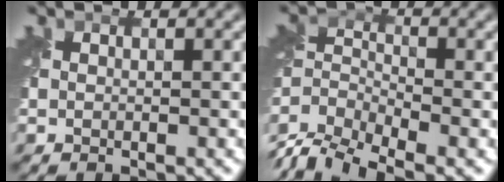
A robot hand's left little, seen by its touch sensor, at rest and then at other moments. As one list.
[{"total": 6.5, "force": [-4.3, 3.0, 3.9], "torque": [-0.071, -0.005, -0.093]}]